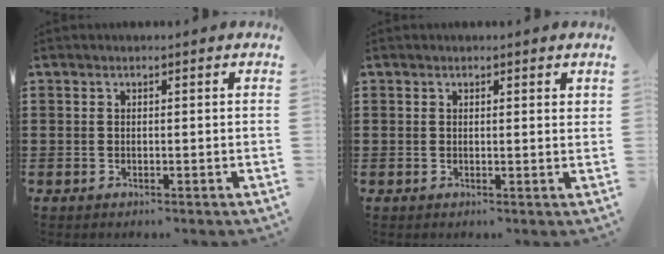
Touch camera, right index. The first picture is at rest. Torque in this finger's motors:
{"motor_torque": [0.09, 0.09, 0.00, 0.01]}